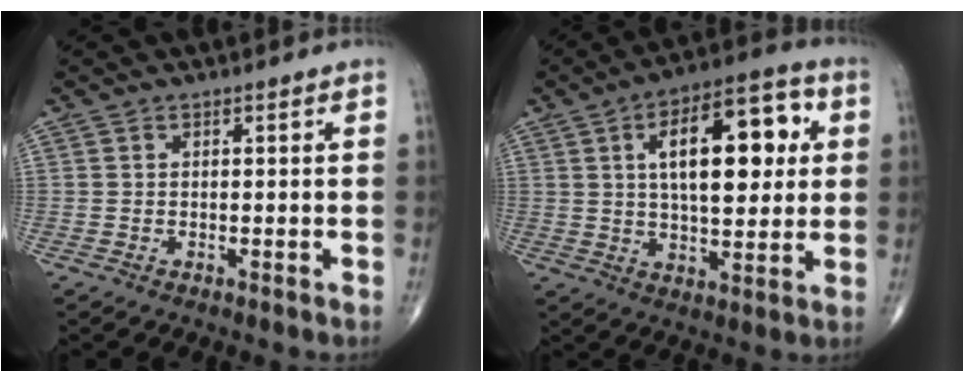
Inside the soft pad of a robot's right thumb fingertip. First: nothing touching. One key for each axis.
{"total": 18.2, "fx": 4.3, "fy": 8.2, "fz": 15.6, "tx": -0.209, "ty": 0.010, "tz": 0.061}